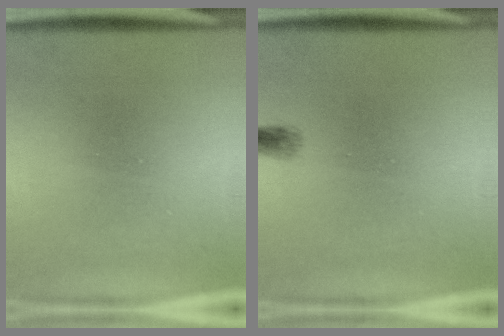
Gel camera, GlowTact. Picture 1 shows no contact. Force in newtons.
{"total": 0.6}